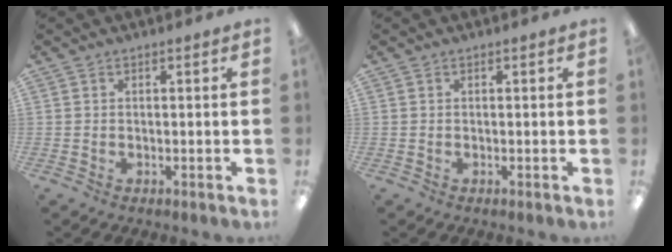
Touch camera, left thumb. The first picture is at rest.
{"total": 0.0}